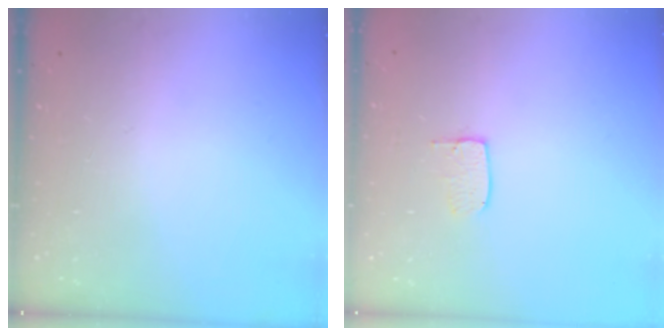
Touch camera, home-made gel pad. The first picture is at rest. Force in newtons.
{"total": 5.5, "press": 5.5, "slide": 0.4}